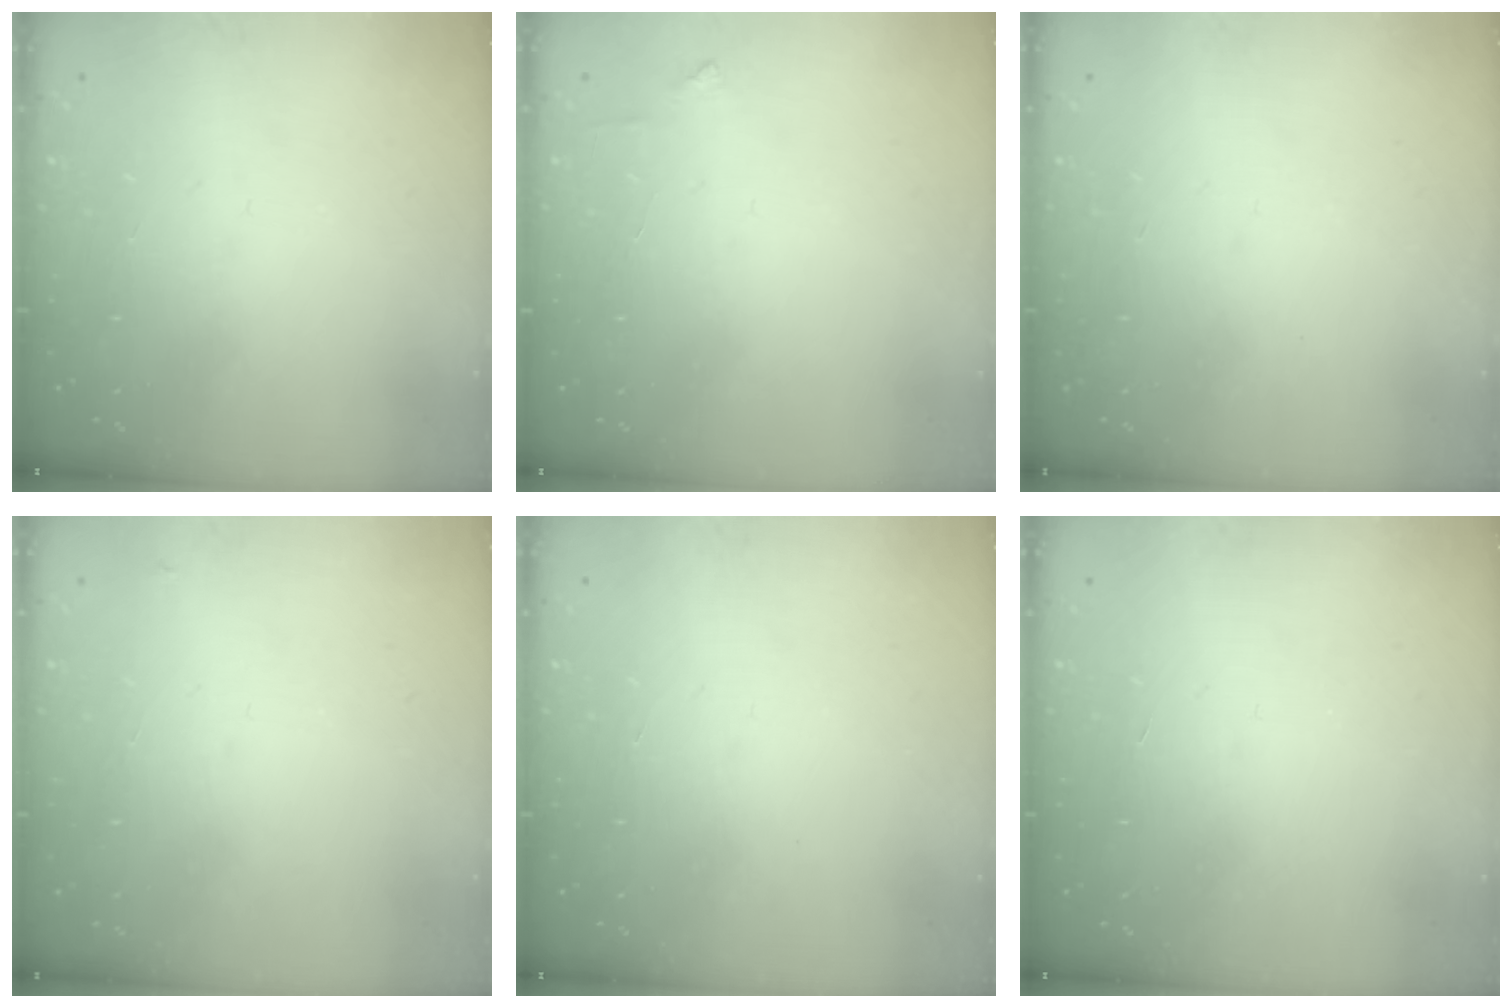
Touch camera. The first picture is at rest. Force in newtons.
{"total": 2.6, "press": 2.6, "slide": 0.2}
{"total": 1.5, "press": 1.5, "slide": 0.1}
{"total": 2.8, "press": 2.8, "slide": 0.4}
{"total": 1.5, "press": 1.5, "slide": 0.1}
{"total": 1.7, "press": 1.7, "slide": 0.1}